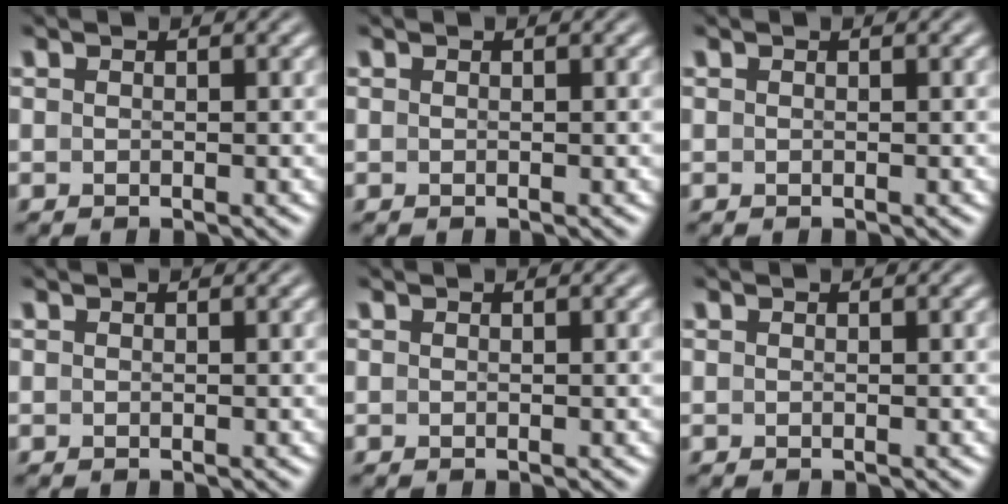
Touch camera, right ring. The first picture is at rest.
{"total": 0.0}
{"total": 0.0}
{"total": 0.0}
{"total": 0.0}
{"total": 0.0}